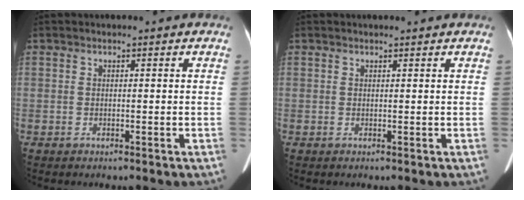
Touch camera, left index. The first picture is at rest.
{"total": 1.4, "force": [1.3, 0.0, 0.5], "torque": [-0.008, 0.008, 0.020]}